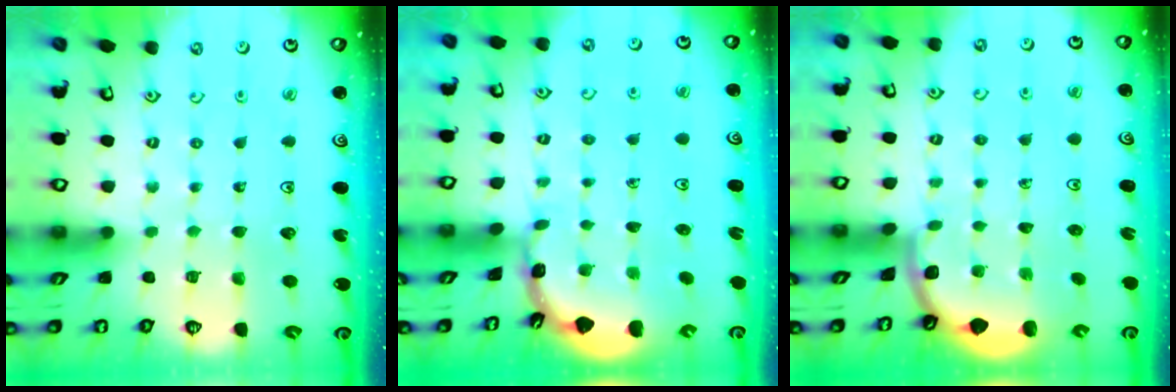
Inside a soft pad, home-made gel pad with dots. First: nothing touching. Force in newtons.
{"total": 1.8, "press": 1.8, "slide": 0.2}
{"total": 1.7, "press": 1.7, "slide": 0.1}